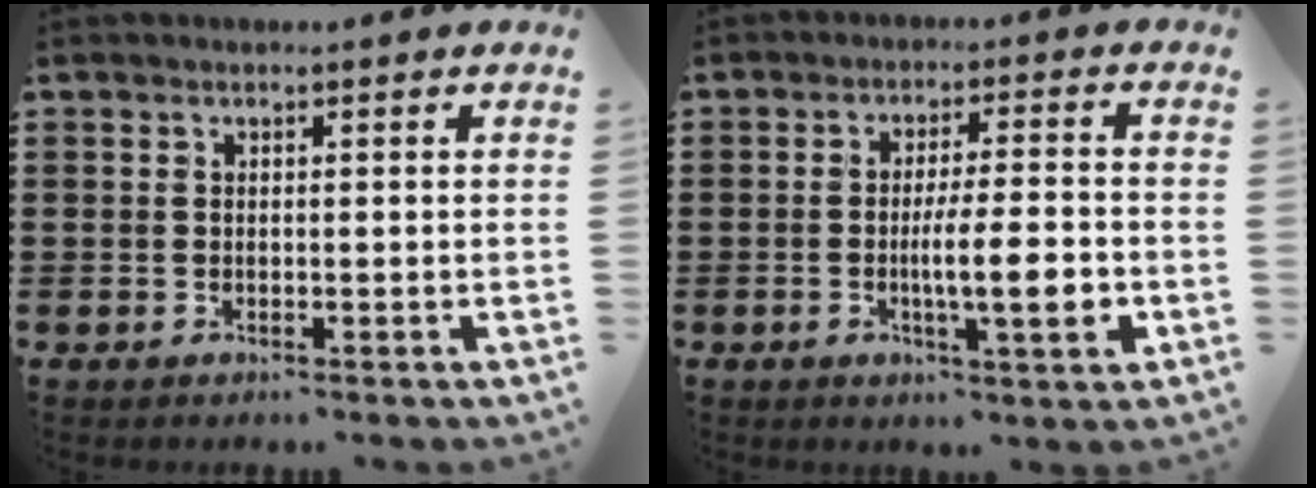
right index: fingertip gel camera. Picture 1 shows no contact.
{"total": 8.3, "force": [-1.8, 1.4, 8.0], "torque": [-0.123, -0.005, -0.030]}